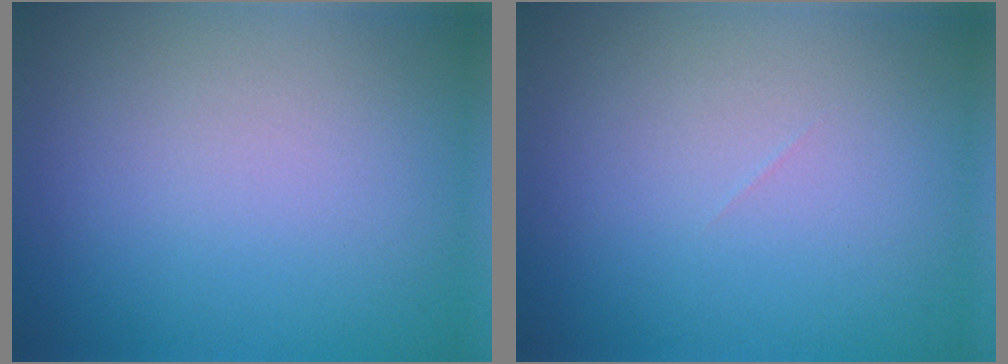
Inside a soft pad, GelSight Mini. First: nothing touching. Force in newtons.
{"total": 0.0}